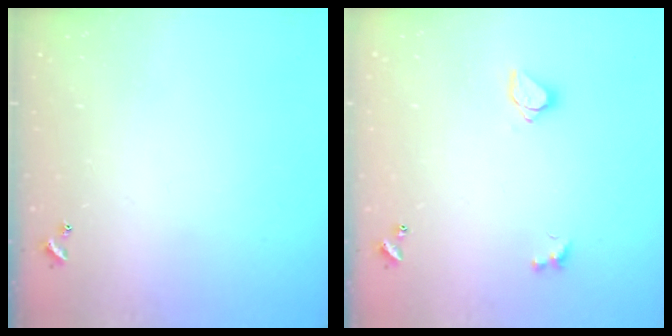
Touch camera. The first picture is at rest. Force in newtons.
{"total": 1.7, "press": 1.7, "slide": 0.4}